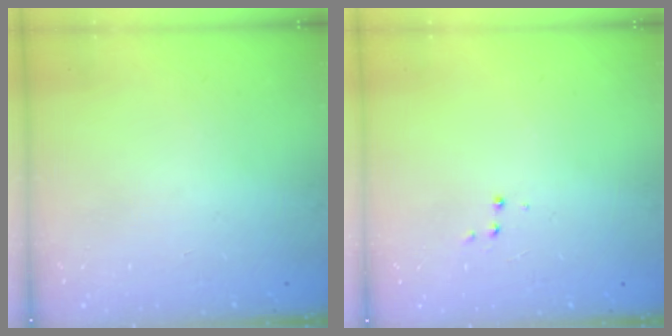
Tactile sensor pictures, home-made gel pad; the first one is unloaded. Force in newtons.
{"total": 3.6, "press": 3.5, "slide": 0.7}